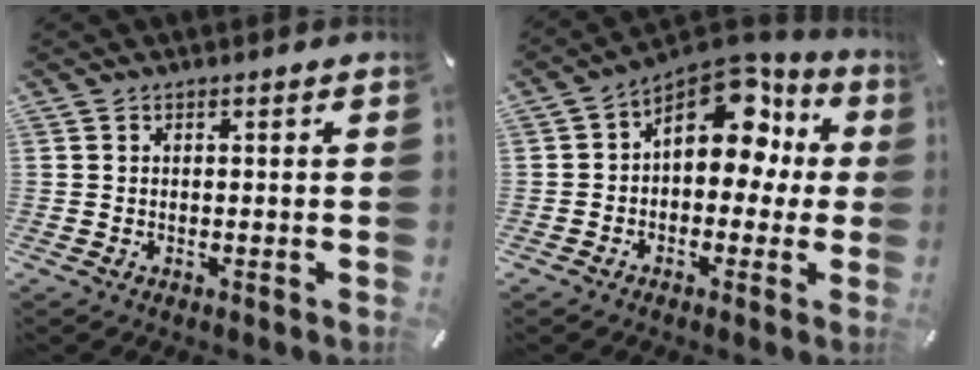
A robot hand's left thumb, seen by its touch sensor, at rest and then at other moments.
{"total": 14.8, "force": [5.7, 9.5, 9.8], "torque": [-0.126, -0.036, 0.099]}